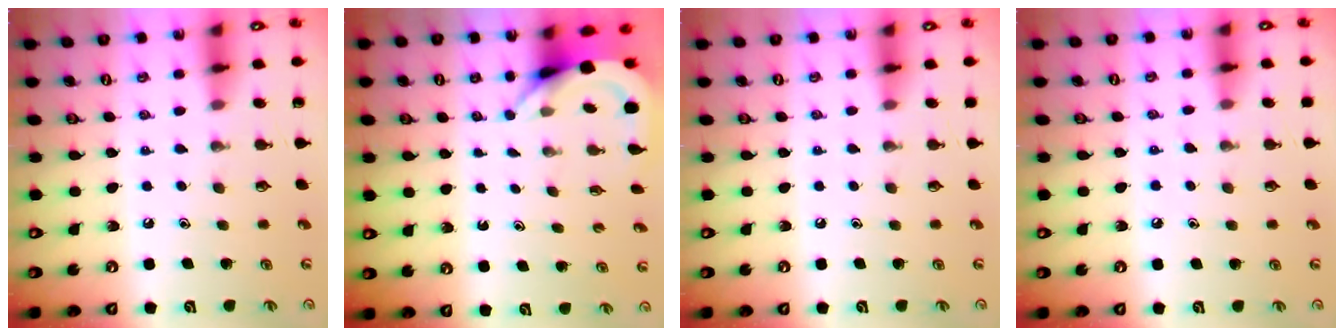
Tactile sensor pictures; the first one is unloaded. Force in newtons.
{"total": 3.8, "press": 3.8, "slide": 0.3}
{"total": 2.8, "press": 2.8, "slide": 0.4}
{"total": 6.8, "press": 6.7, "slide": 0.8}